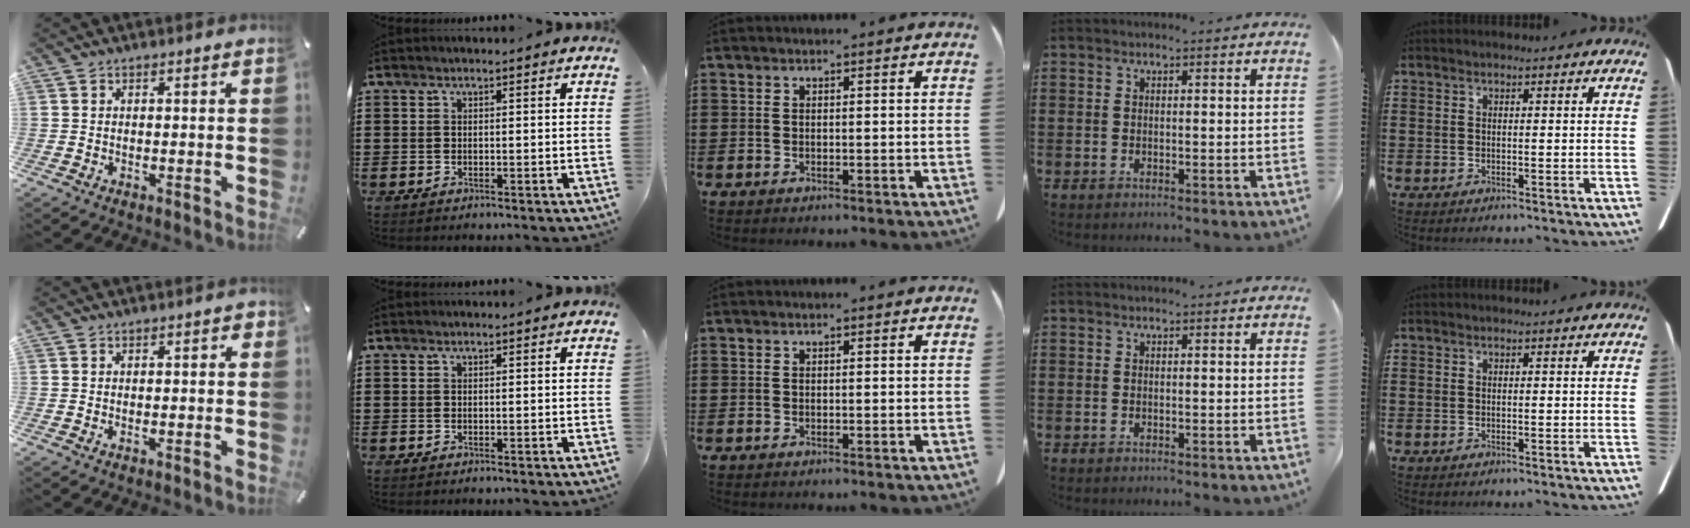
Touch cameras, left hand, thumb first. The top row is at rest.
{"thumb": {"total": 1.2, "force": [-0.1, 0.4, 1.1], "torque": [-0.011, -0.003, -0.005]}}